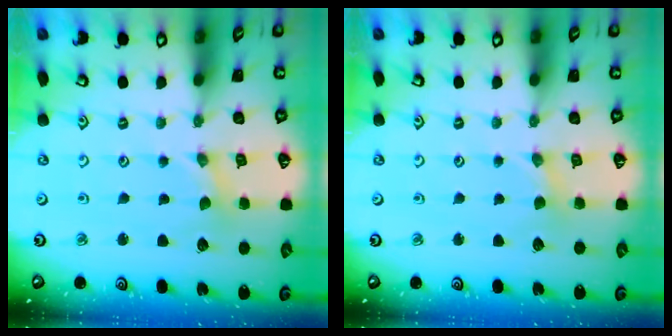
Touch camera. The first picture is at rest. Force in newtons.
{"total": 0.9, "press": 0.9, "slide": 0.2}